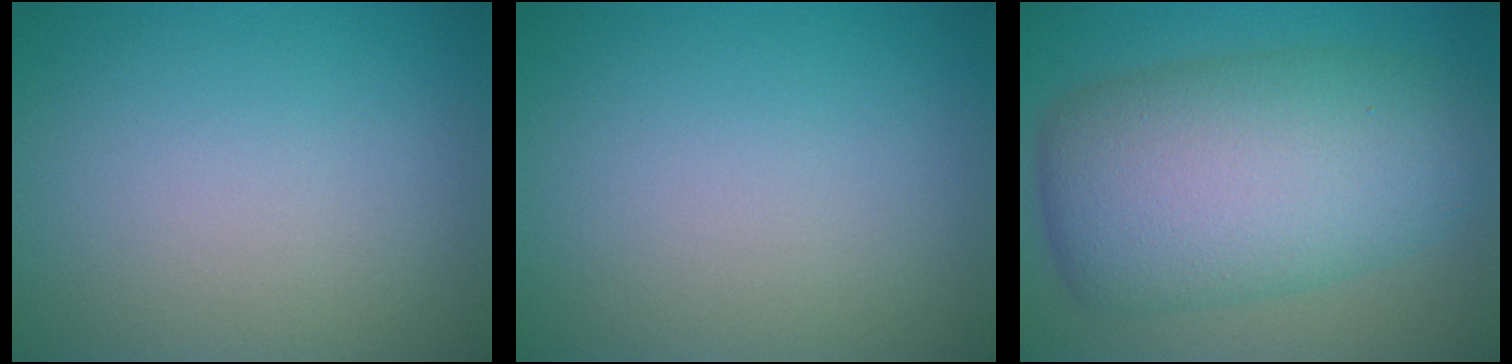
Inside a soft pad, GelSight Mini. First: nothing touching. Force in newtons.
{"total": 0.0}
{"total": 11.4, "press": 11.4, "slide": 0.2}